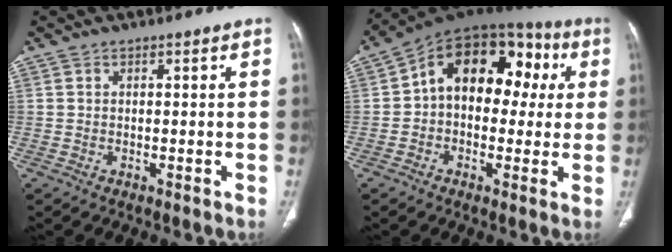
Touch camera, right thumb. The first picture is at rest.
{"total": 18.4, "force": [2.7, 12.1, 13.6], "torque": [-0.152, 0.049, 0.029]}